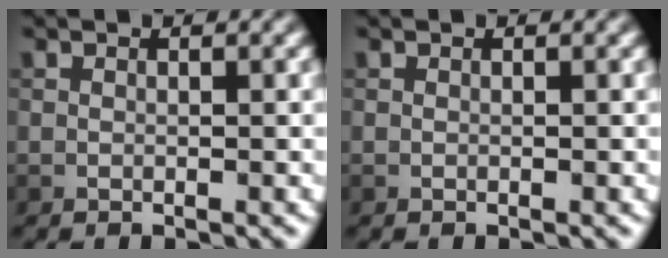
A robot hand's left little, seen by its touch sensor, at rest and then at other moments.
{"total": 0.0}